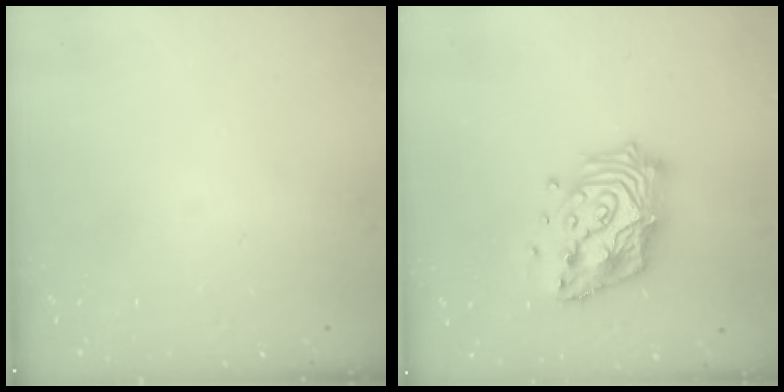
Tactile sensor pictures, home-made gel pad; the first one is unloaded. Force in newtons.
{"total": 17.5, "press": 17.4, "slide": 1.4}